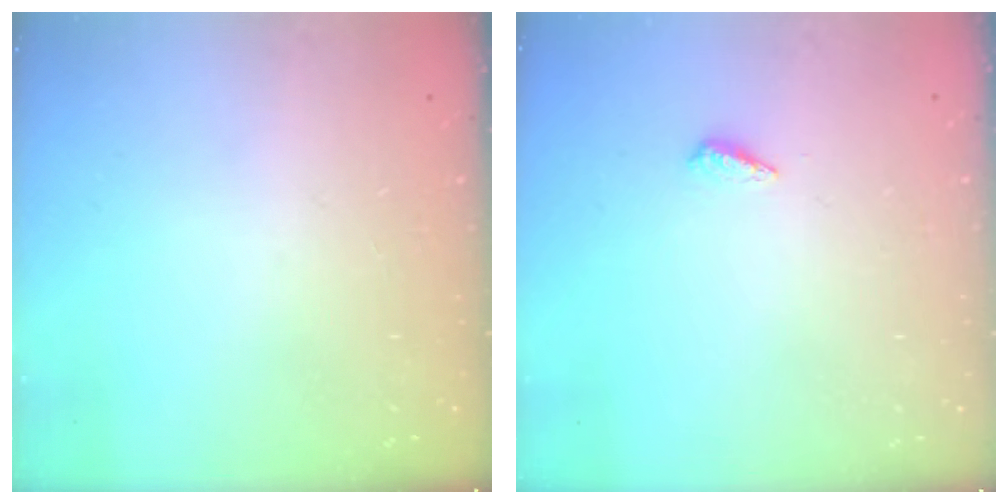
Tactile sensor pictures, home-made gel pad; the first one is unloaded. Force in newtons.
{"total": 4.8, "press": 4.8, "slide": 0.4}